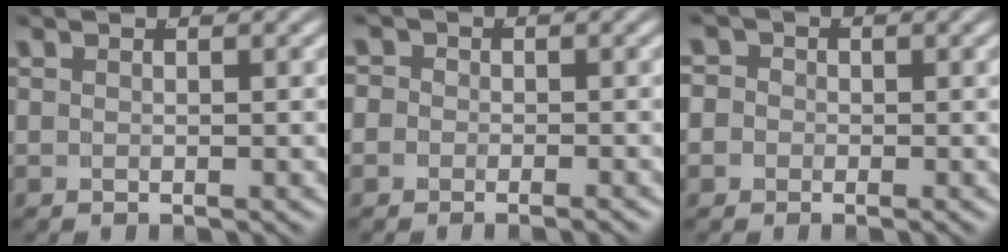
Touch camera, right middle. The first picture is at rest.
{"total": 2.5, "force": [-0.6, 2.4, 0.6], "torque": [-0.013, 0.002, -0.021]}
{"total": 3.6, "force": [-0.4, 3.5, 0.8], "torque": [-0.021, -0.001, -0.019]}